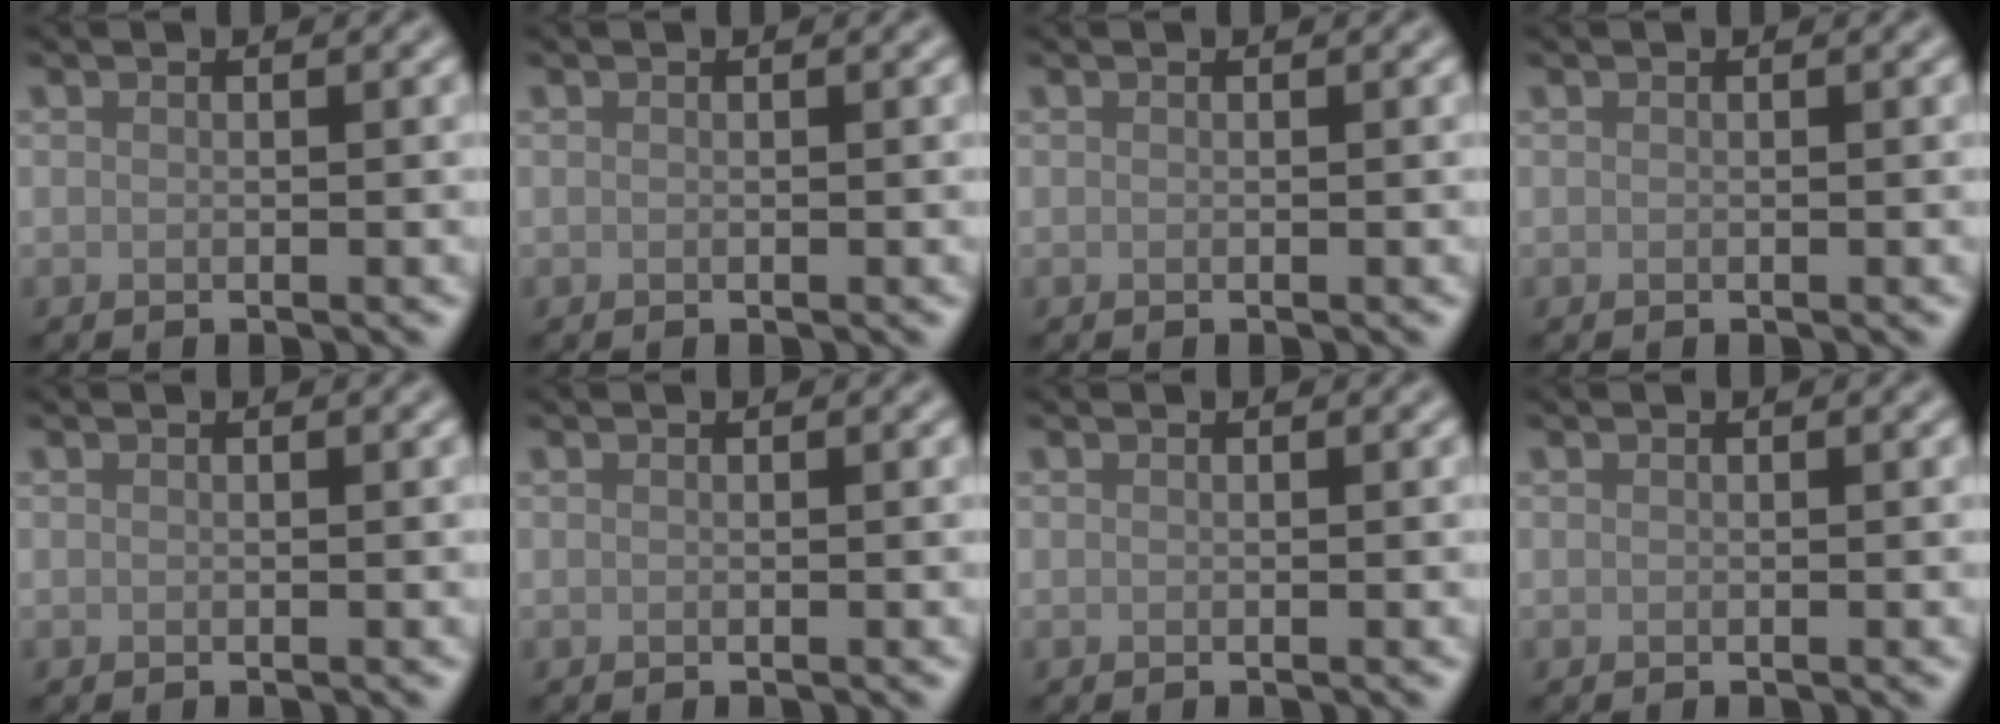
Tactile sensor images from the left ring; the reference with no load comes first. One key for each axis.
{"total": 0.0}
{"total": 0.0}
{"total": 0.0}
{"total": 0.0}
{"total": 0.0}
{"total": 0.0}
{"total": 0.0}